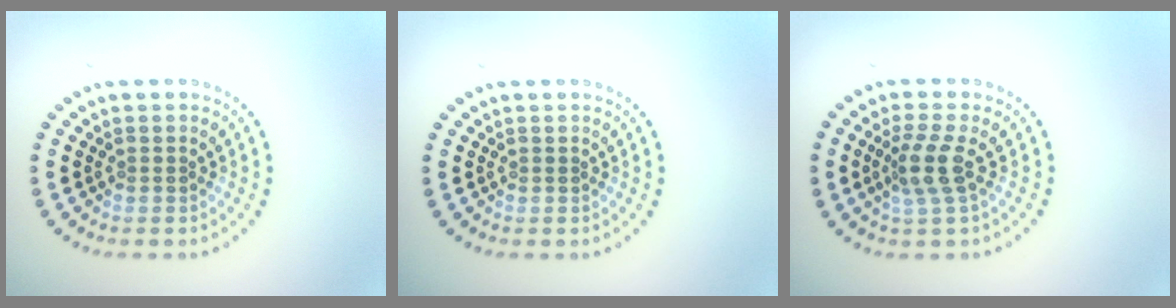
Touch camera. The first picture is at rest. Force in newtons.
{"total": 0.0}
{"total": 2.8, "press": 2.1, "slide": 1.8}